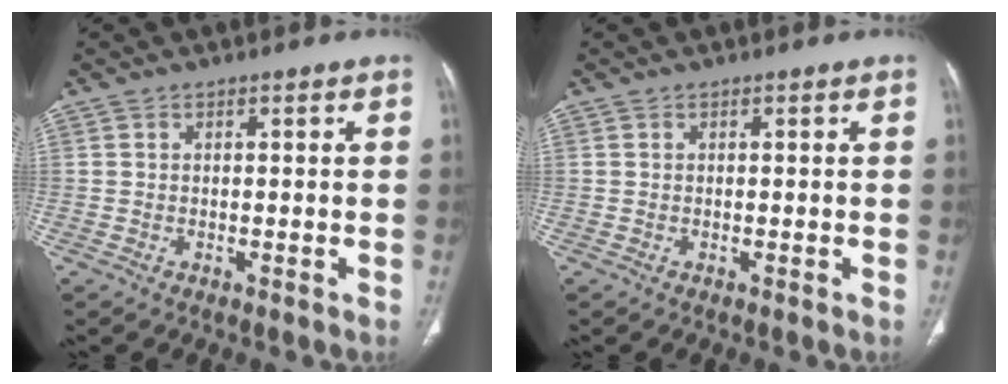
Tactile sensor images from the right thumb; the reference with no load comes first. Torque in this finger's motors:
{"motor_torque": [0.00, 0.02, -0.01, 0.01, 0.00]}